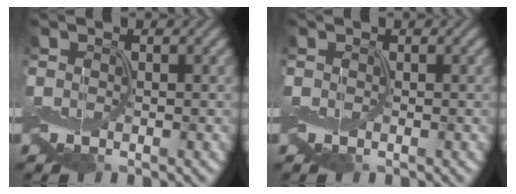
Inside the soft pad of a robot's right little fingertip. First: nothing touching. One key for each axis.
{"total": 0.0}